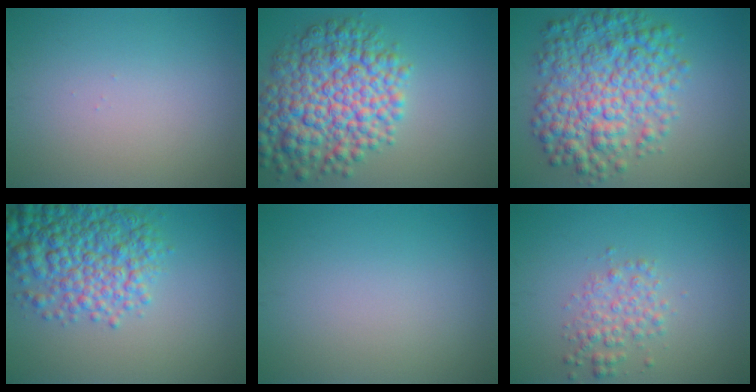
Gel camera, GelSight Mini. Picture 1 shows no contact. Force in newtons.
{"total": 9.7, "press": 9.7, "slide": 0.2}
{"total": 8.9, "press": 8.9, "slide": 0.1}
{"total": 7.7, "press": 7.7, "slide": 0.2}
{"total": 0.0}
{"total": 2.5, "press": 2.5, "slide": 0.0}